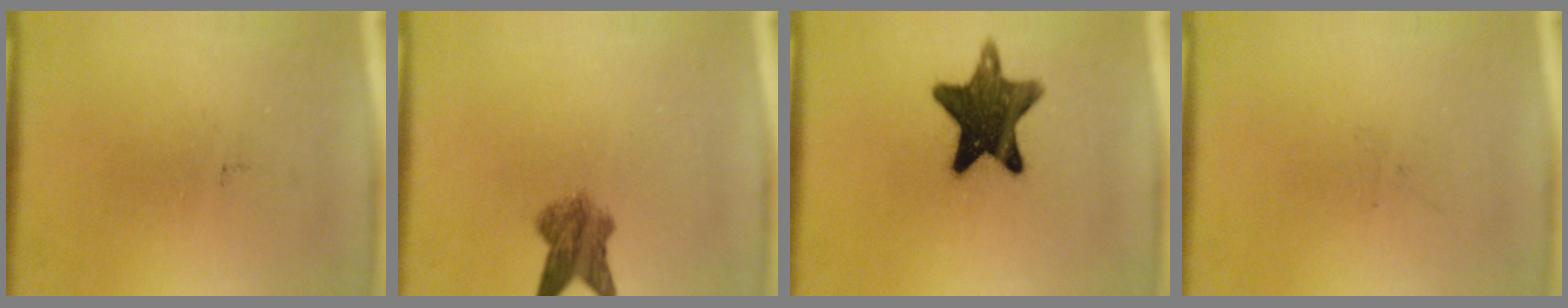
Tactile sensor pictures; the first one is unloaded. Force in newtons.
{"total": 5.1}
{"total": 13.3}
{"total": 0.0}